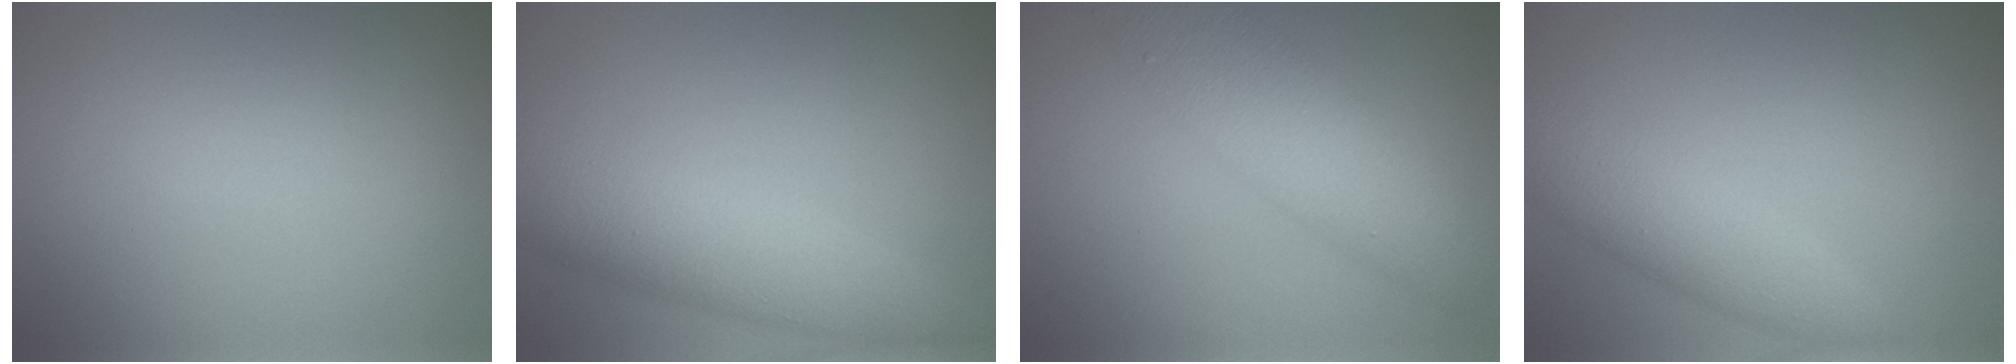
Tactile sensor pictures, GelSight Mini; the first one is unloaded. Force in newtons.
{"total": 6.5, "press": 6.5, "slide": 0.2}
{"total": 7.0, "press": 7.0, "slide": 0.2}
{"total": 4.0, "press": 4.0, "slide": 0.2}